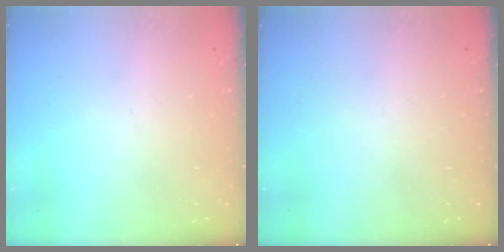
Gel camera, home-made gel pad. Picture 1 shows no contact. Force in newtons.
{"total": 0.0}